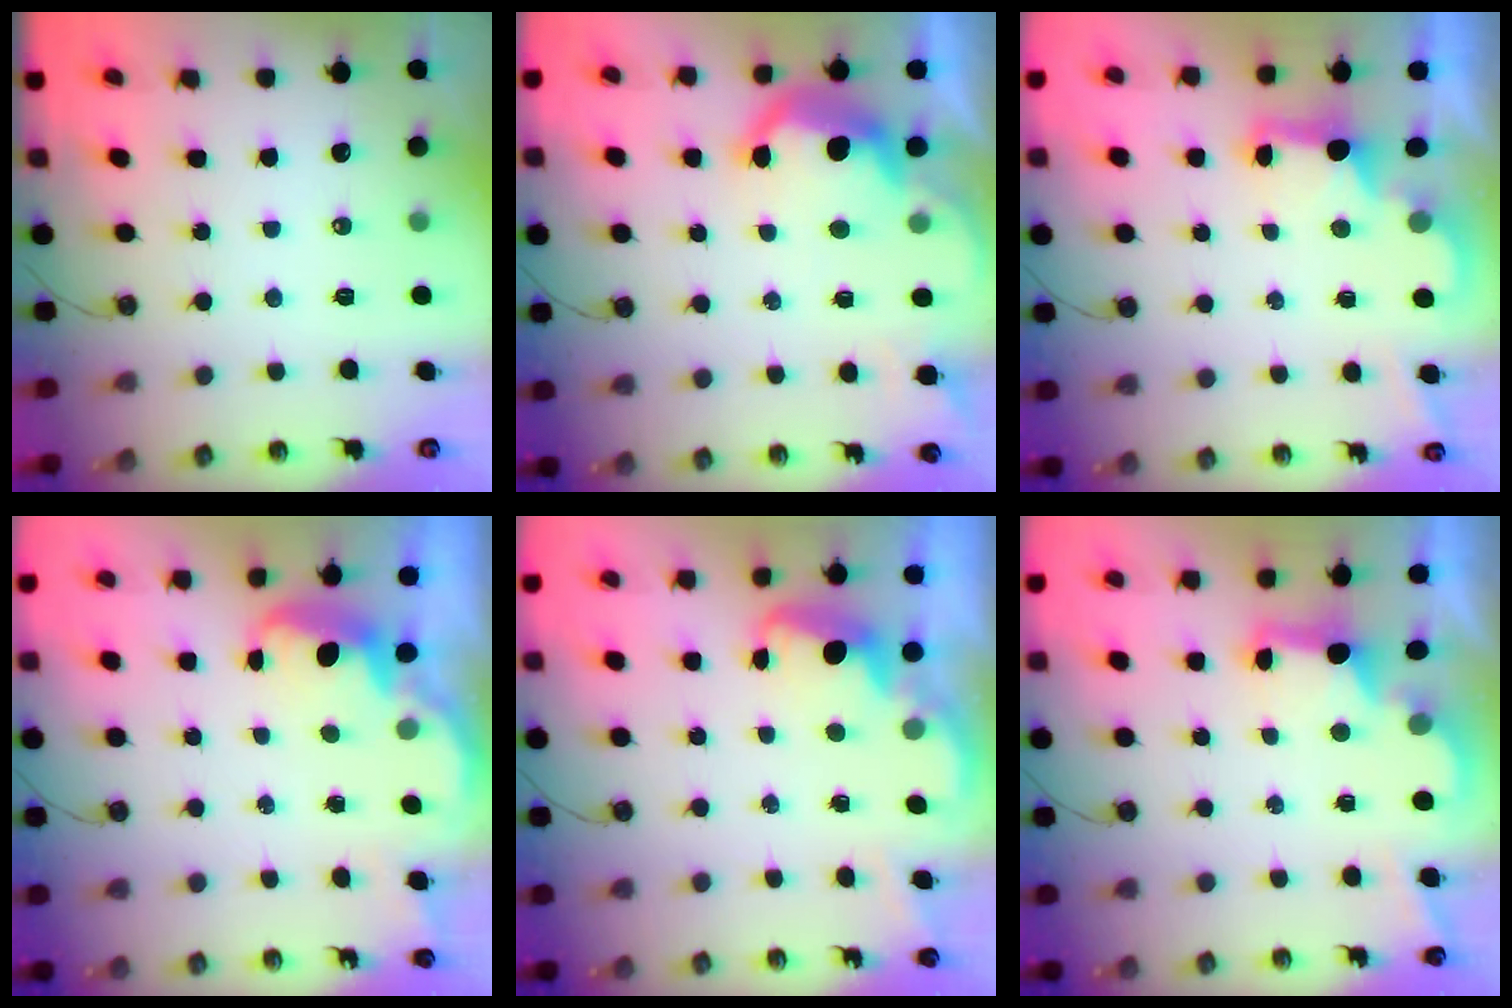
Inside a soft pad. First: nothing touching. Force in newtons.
{"total": 11.8, "press": 11.7, "slide": 0.8}
{"total": 2.4, "press": 2.3, "slide": 0.7}
{"total": 2.7, "press": 2.6, "slide": 0.7}
{"total": 2.5, "press": 2.5, "slide": 0.6}
{"total": 2.7, "press": 2.6, "slide": 0.9}